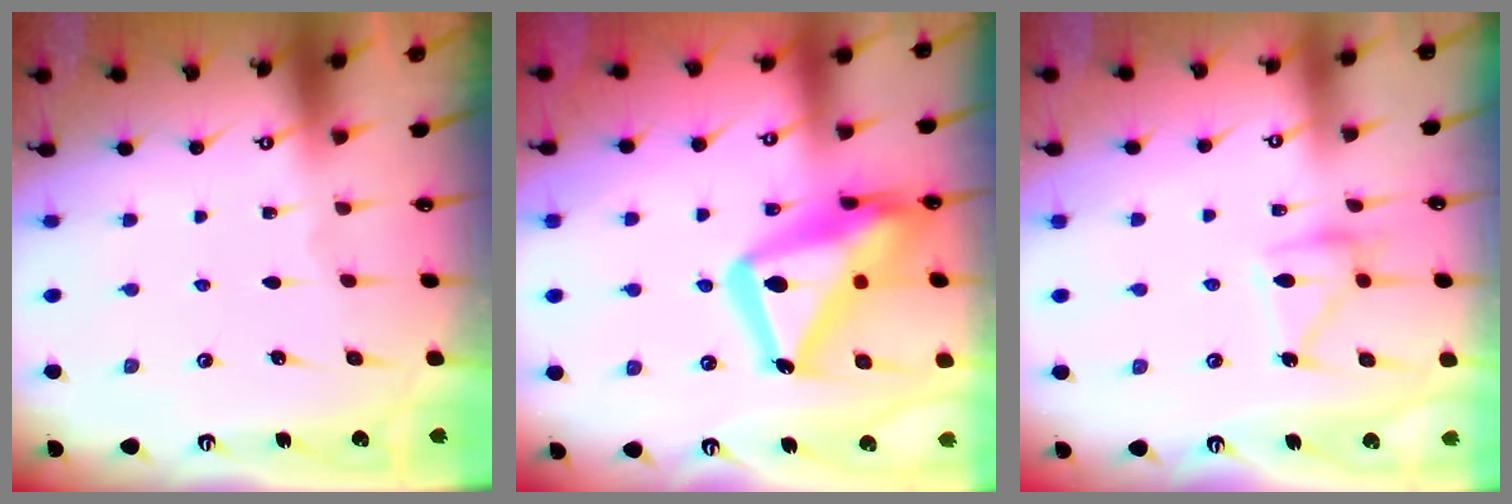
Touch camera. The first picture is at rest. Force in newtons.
{"total": 21.2, "press": 21.1, "slide": 2.1}
{"total": 13.5, "press": 13.5, "slide": 0.8}